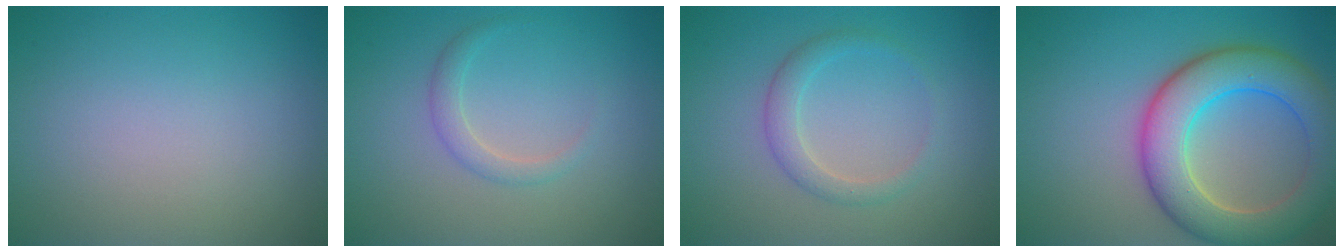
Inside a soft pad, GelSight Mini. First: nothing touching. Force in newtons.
{"total": 1.6, "press": 1.6, "slide": 0.1}
{"total": 2.1, "press": 2.1, "slide": 0.1}
{"total": 8.3, "press": 8.3, "slide": 0.5}